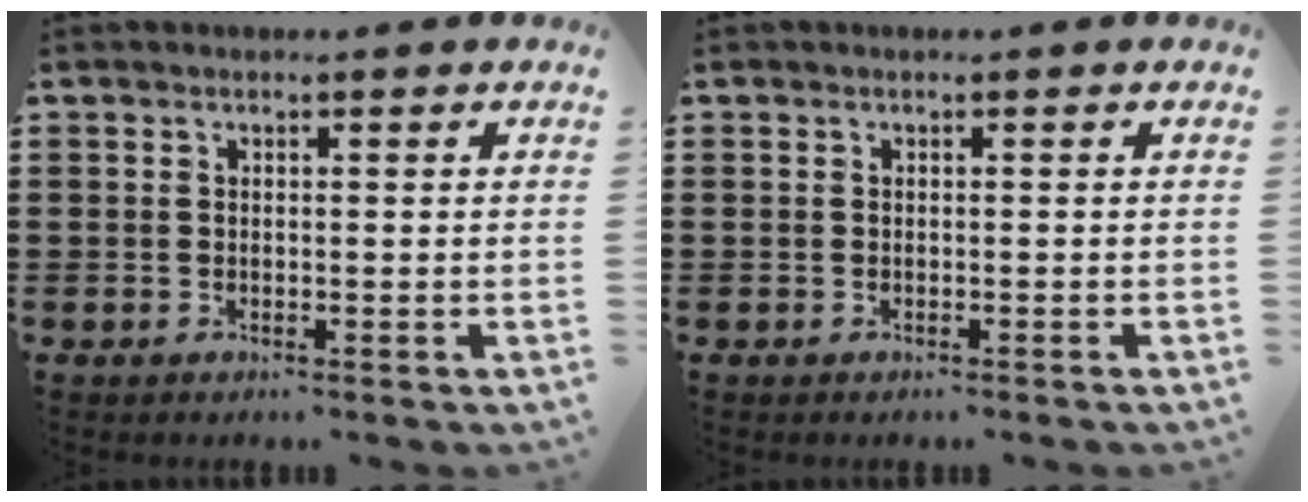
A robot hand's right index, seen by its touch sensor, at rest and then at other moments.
{"total": 0.0}